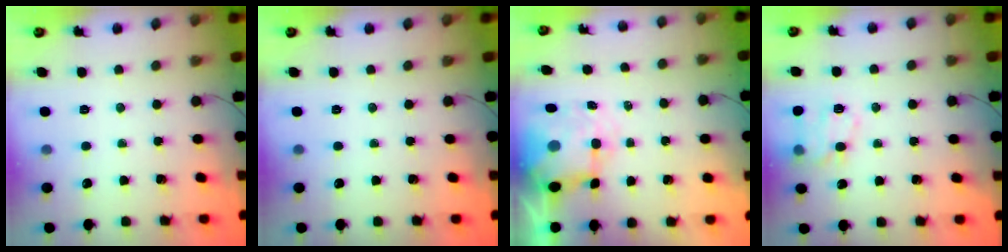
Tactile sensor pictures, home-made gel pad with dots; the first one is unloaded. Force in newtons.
{"total": 0.0}
{"total": 7.8, "press": 7.4, "slide": 2.2}
{"total": 12.9, "press": 12.9, "slide": 1.0}